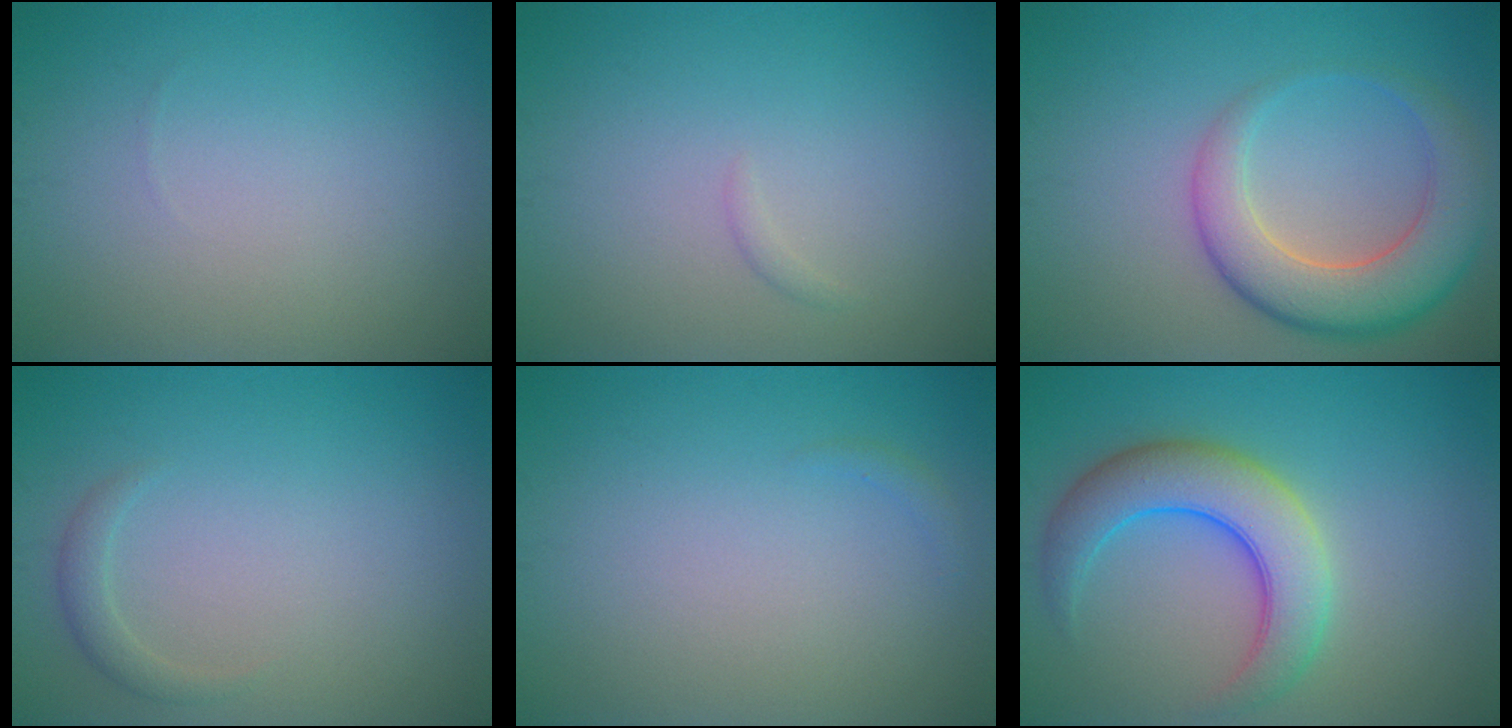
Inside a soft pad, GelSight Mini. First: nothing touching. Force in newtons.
{"total": 0.5, "press": 0.5, "slide": 0.1}
{"total": 6.5, "press": 6.5, "slide": 0.4}
{"total": 1.2, "press": 1.2, "slide": 0.1}
{"total": 0.5, "press": 0.5, "slide": 0.1}
{"total": 6.4, "press": 6.4, "slide": 0.3}